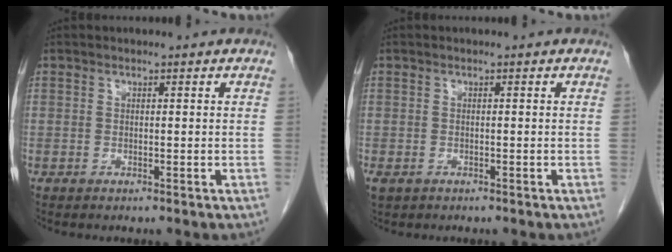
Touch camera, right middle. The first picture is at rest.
{"total": 1.8, "force": [-1.1, 1.1, 0.9], "torque": [-0.020, -0.003, -0.011]}